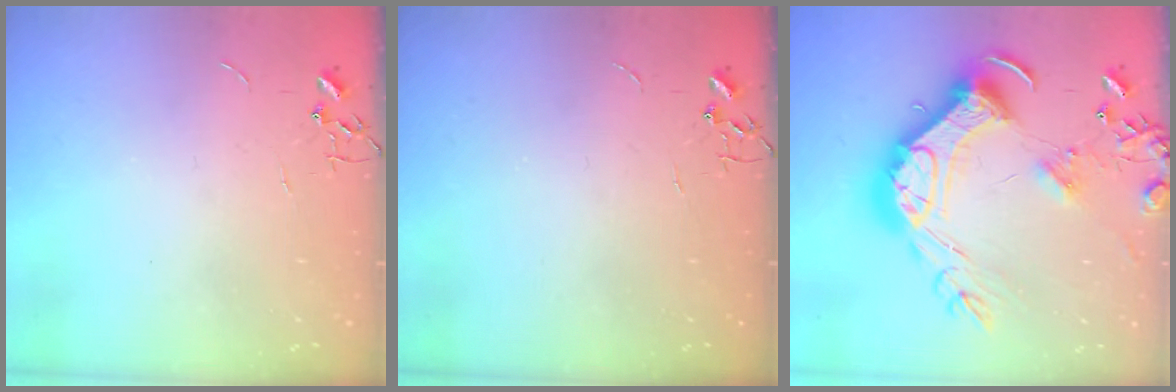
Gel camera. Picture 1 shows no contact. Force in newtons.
{"total": 0.0}
{"total": 27.8, "press": 27.6, "slide": 3.0}